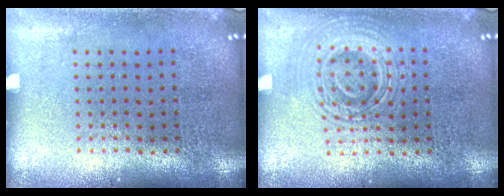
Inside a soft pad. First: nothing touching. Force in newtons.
{"total": 2.8, "press": 2.8, "slide": 0.5}